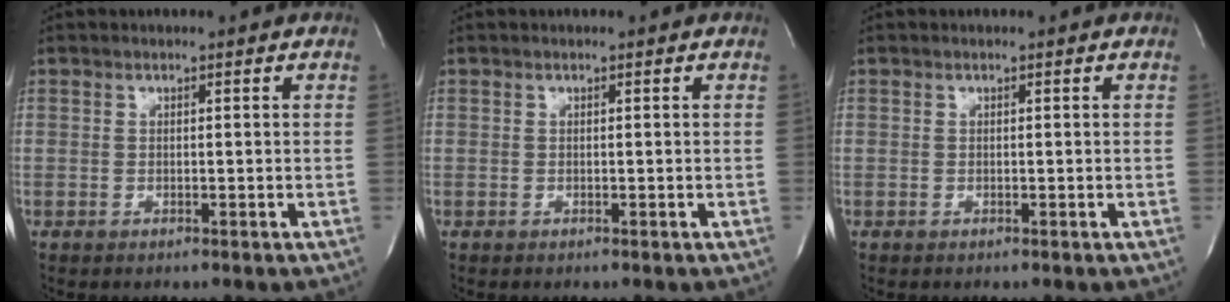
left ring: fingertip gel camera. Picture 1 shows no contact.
{"total": 0.0}
{"total": 0.0}